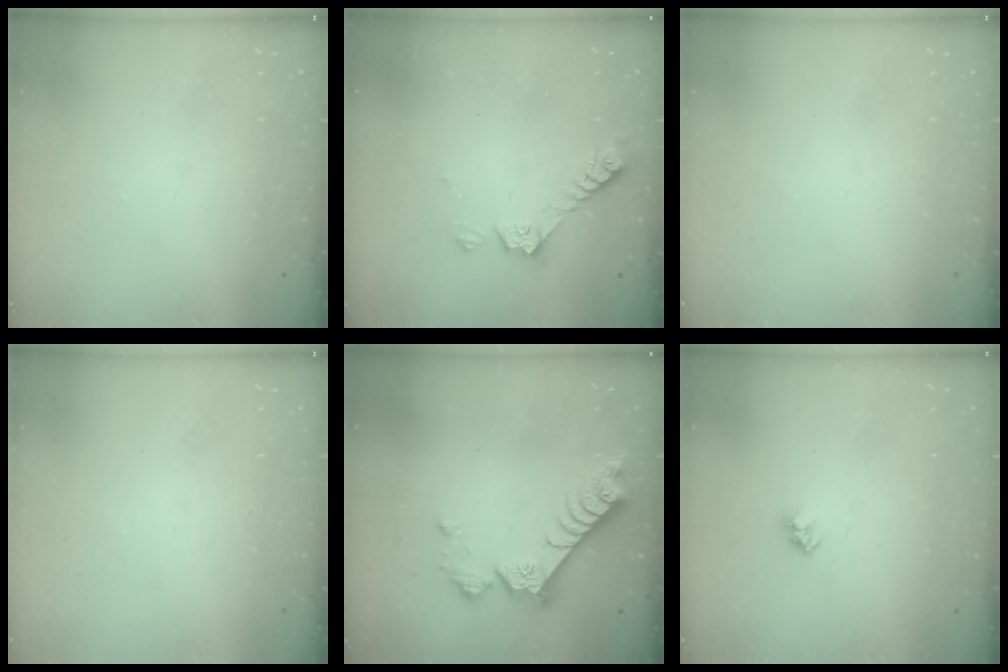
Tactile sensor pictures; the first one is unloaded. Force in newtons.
{"total": 4.9, "press": 4.8, "slide": 0.6}
{"total": 0.0}
{"total": 0.0}
{"total": 8.1, "press": 8.0, "slide": 0.6}
{"total": 2.4, "press": 2.4, "slide": 0.2}